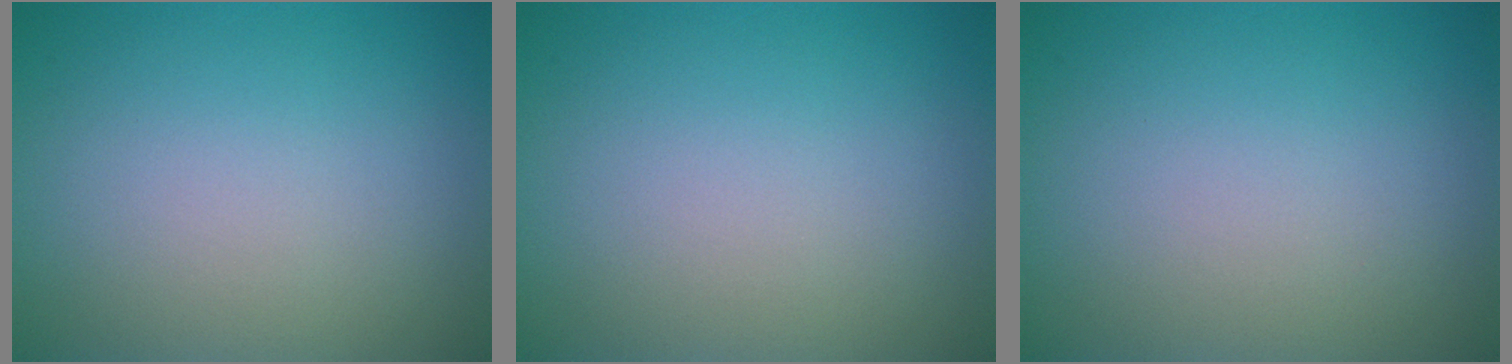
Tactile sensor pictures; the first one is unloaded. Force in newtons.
{"total": 0.0}
{"total": 0.0}